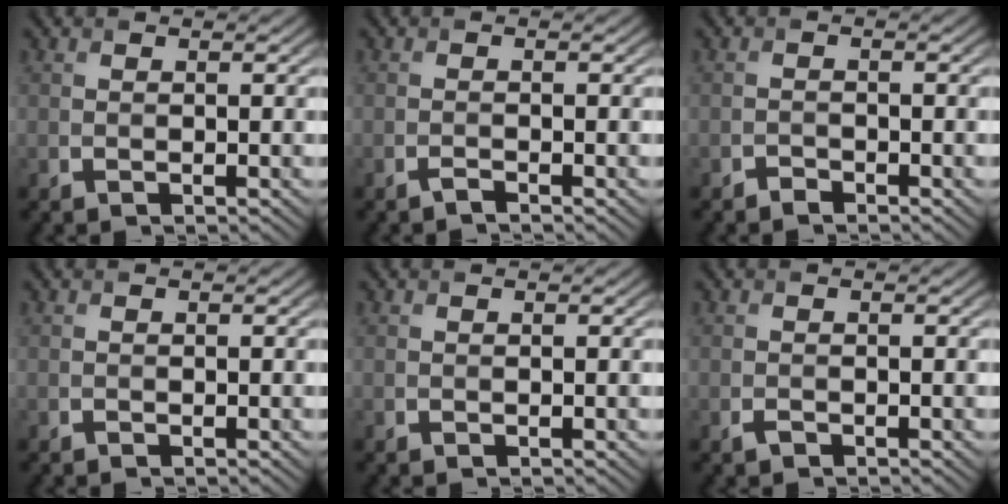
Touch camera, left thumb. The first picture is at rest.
{"total": 0.9, "force": [-0.7, 0.0, 0.5], "torque": [-0.010, 0.001, -0.017]}
{"total": 0.9, "force": [-0.9, 0.2, 0.2], "torque": [-0.003, -0.001, -0.019]}
{"total": 0.0}
{"total": 0.0}
{"total": 0.8, "force": [-0.5, 0.3, 0.4], "torque": [-0.009, -0.002, -0.010]}